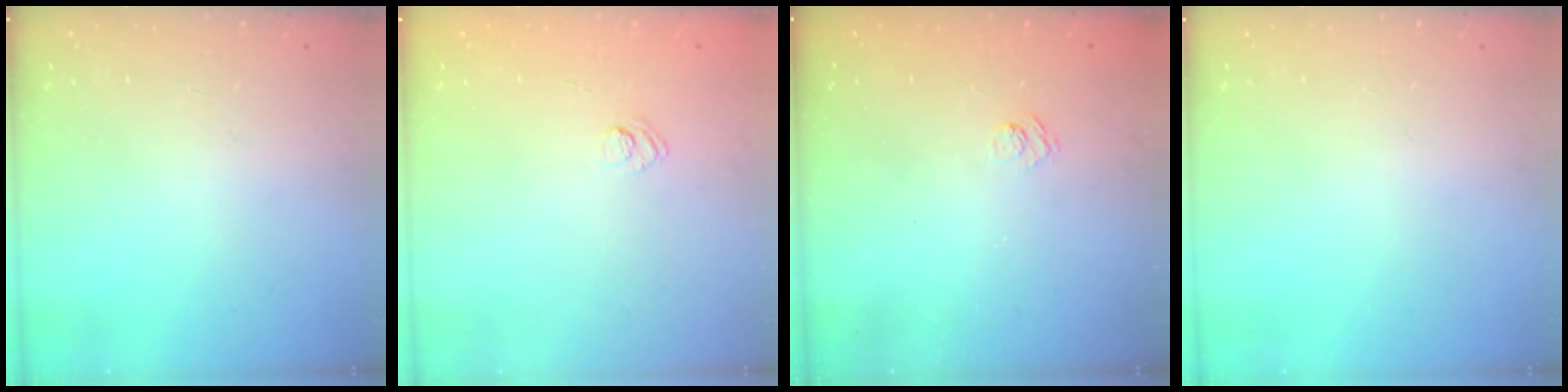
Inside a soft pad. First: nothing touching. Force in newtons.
{"total": 3.3, "press": 3.1, "slide": 1.1}
{"total": 2.4, "press": 2.0, "slide": 1.3}
{"total": 0.0}